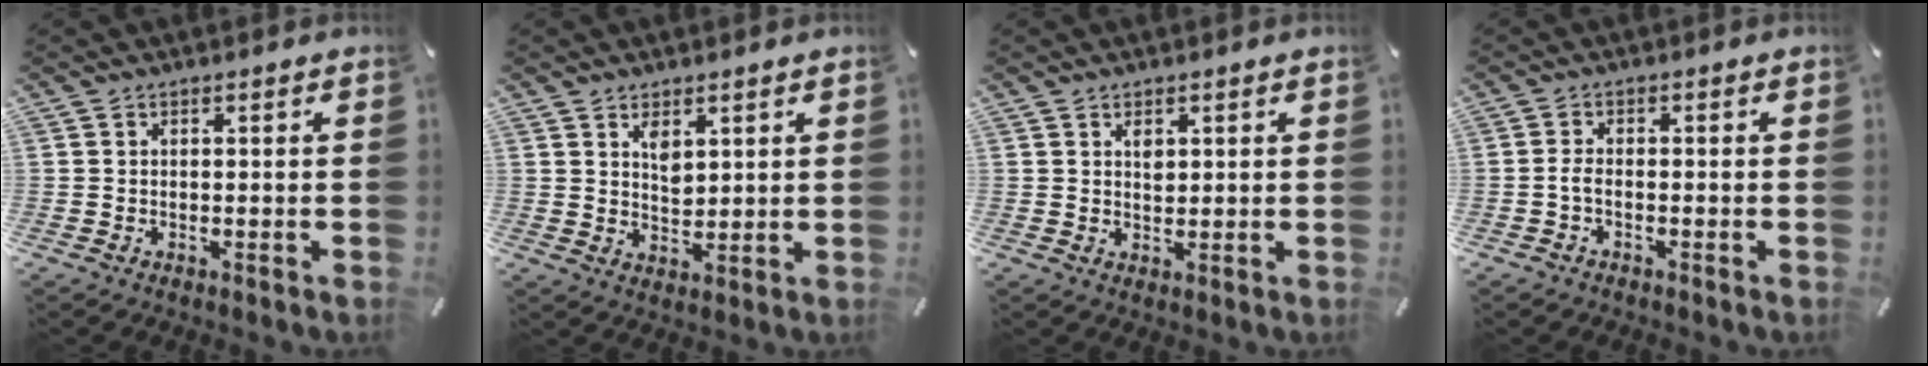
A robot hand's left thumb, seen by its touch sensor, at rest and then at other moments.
{"total": 4.1, "force": [2.5, 2.5, 2.2], "torque": [-0.034, -0.013, 0.042]}
{"total": 2.0, "force": [0.9, 1.3, 1.2], "torque": [-0.019, -0.004, 0.015]}
{"total": 2.1, "force": [-1.0, 0.8, 1.7], "torque": [-0.044, -0.001, -0.023]}